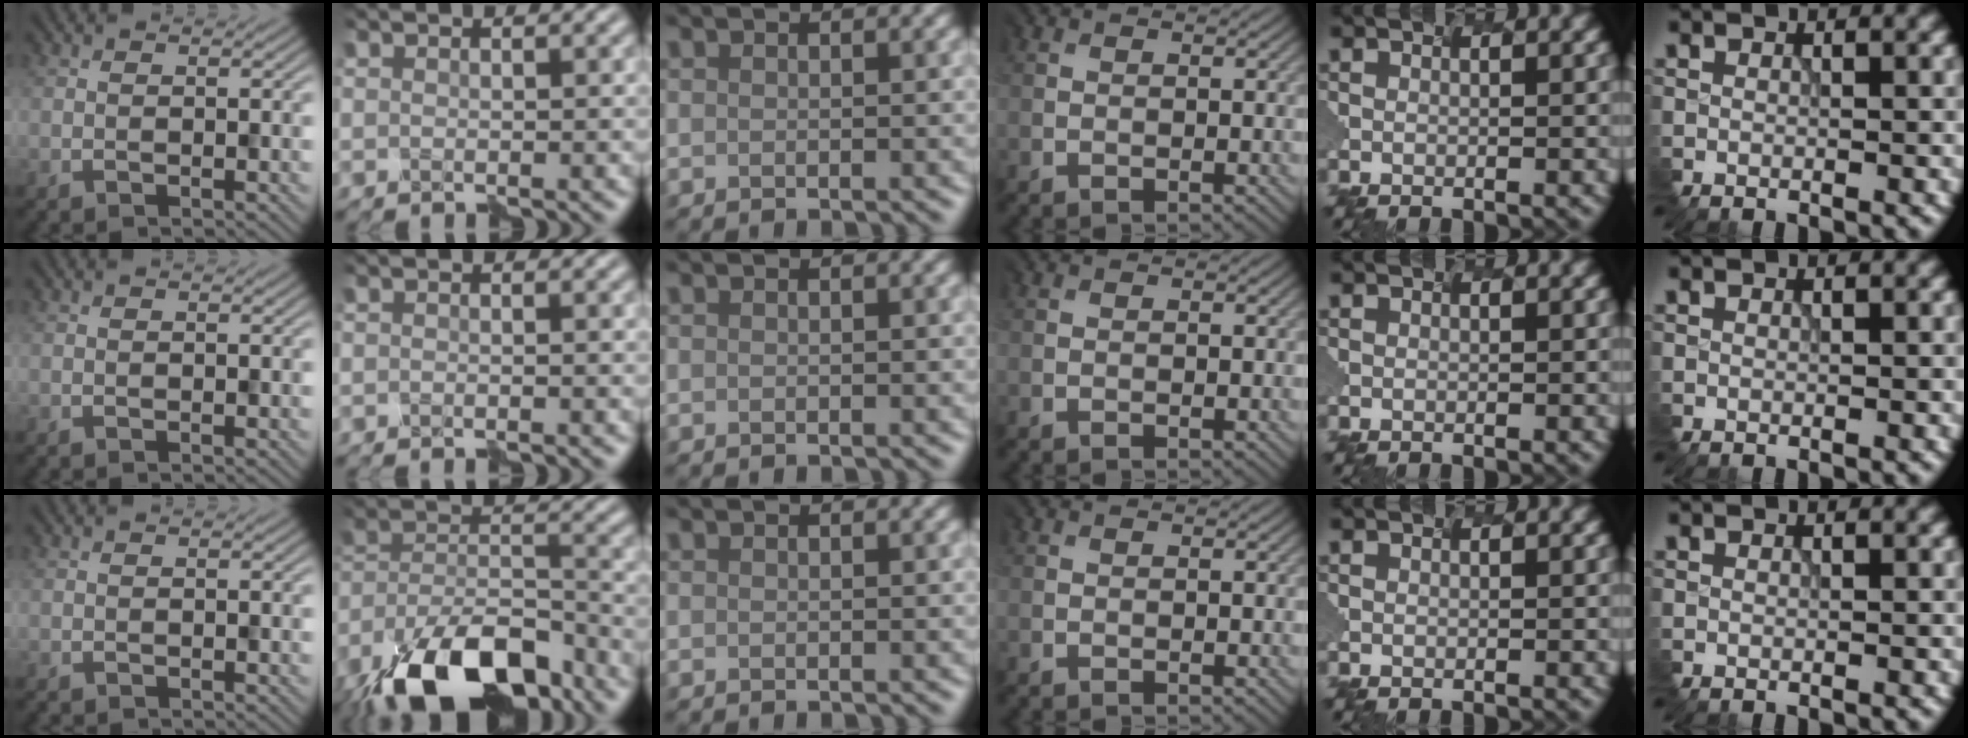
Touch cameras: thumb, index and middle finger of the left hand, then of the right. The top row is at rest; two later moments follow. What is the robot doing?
{"motion": "disassemble", "object": "velcro strap"}